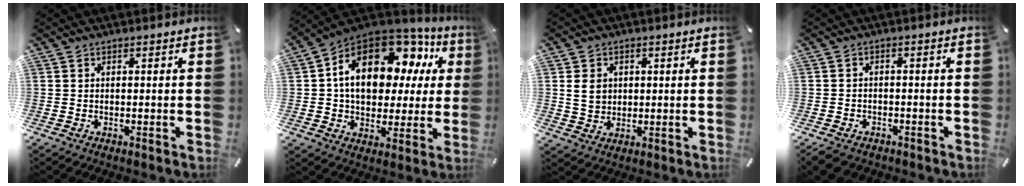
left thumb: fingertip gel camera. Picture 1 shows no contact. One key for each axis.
{"total": 18.4, "fx": 6.0, "fy": 12.0, "fz": 12.6, "tx": -0.211, "ty": -0.024, "tz": 0.104}
{"total": 5.3, "fx": 1.0, "fy": 4.7, "fz": 2.3, "tx": -0.044, "ty": -0.001, "tz": 0.014}
{"total": 3.0, "fx": -2.3, "fy": 1.7, "fz": 0.8, "tx": -0.026, "ty": 0.009, "tz": -0.050}